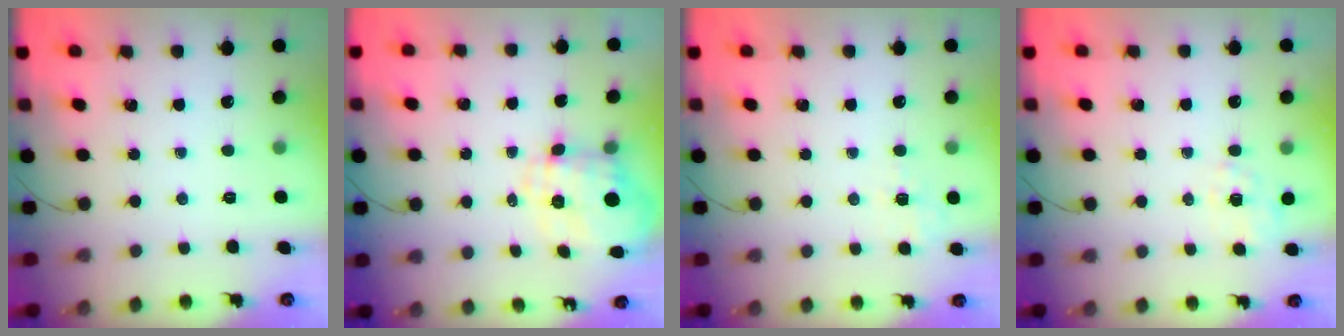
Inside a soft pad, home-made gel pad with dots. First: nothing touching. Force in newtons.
{"total": 4.1, "press": 3.5, "slide": 2.1}
{"total": 2.0, "press": 1.2, "slide": 1.6}
{"total": 2.5, "press": 1.9, "slide": 1.6}